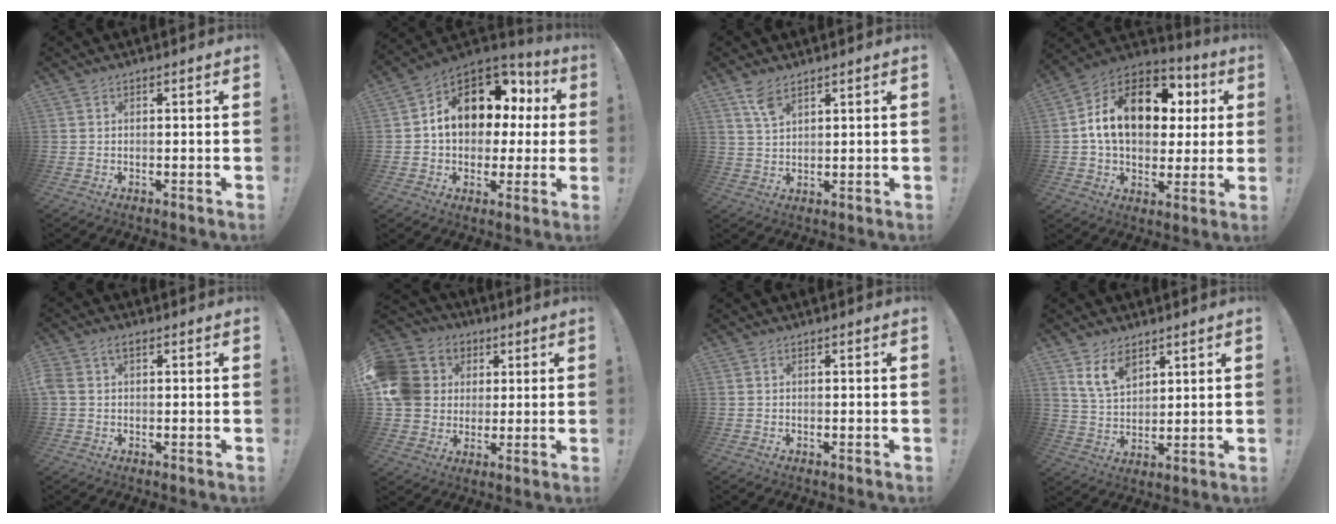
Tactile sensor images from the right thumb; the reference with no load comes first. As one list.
[{"total": 14.6, "force": [4.2, 10.9, 8.7], "torque": [-0.125, -0.020, 0.085]}, {"total": 5.5, "force": [3.8, 2.0, 3.4], "torque": [-0.059, -0.020, 0.068]}, {"total": 18.8, "force": [4.6, 12.9, 12.8], "torque": [-0.195, 0.000, 0.085]}, {"total": 3.5, "force": [1.1, 2.1, 2.6], "torque": [-0.054, 0.007, 0.022]}, {"total": 14.2, "force": [2.7, 12.6, 6.0], "torque": [-0.107, 0.004, 0.060]}, {"total": 0.0}, {"total": 9.5, "force": [6.2, 5.4, 4.7], "torque": [-0.090, -0.026, 0.122]}]